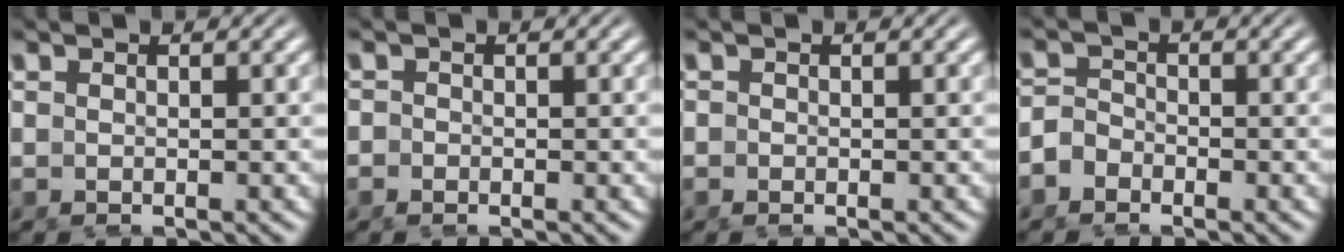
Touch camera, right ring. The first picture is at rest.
{"total": 0.9, "force": [-0.5, 0.8, 0.0], "torque": [-0.005, -0.005, -0.012]}
{"total": 0.7, "force": [-0.2, 0.7, 0.2], "torque": [-0.005, -0.001, -0.006]}
{"total": 2.2, "force": [-1.3, 1.7, 0.5], "torque": [-0.015, -0.010, -0.024]}